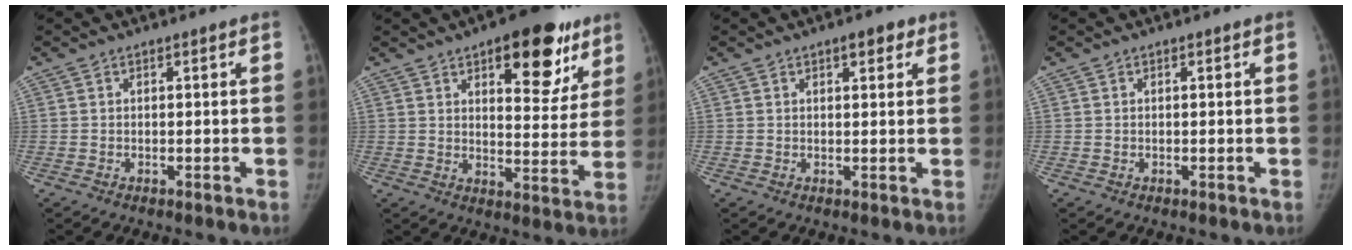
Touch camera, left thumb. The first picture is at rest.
{"total": 17.3, "force": [9.5, 7.7, 12.2], "torque": [-0.100, -0.040, 0.128]}
{"total": 3.1, "force": [1.8, 1.5, 2.1], "torque": [-0.013, -0.005, 0.021]}
{"total": 0.0}